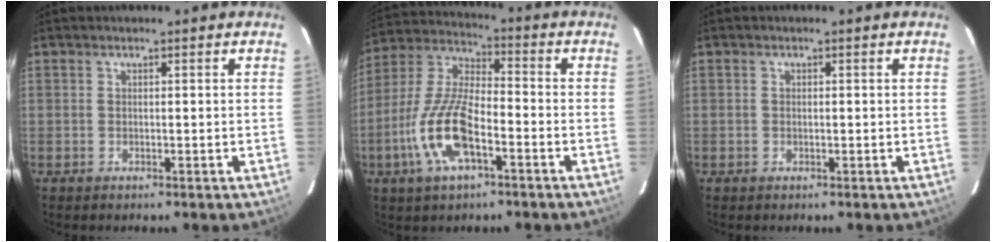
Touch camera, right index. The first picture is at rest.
{"total": 14.5, "force": [-5.7, 5.3, 12.2], "torque": [-0.264, -0.004, -0.113]}
{"total": 0.6, "force": [-0.1, 0.5, 0.3], "torque": [-0.006, 0.002, -0.002]}